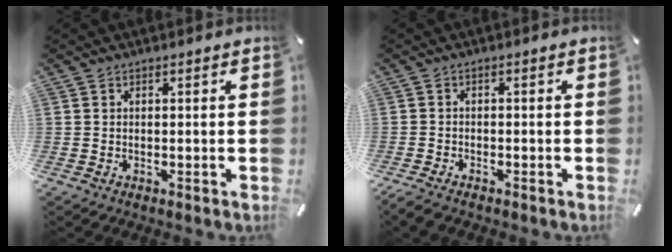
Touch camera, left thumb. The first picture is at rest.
{"total": 1.9, "force": [-1.8, 0.5, 0.6], "torque": [-0.023, 0.002, -0.040]}